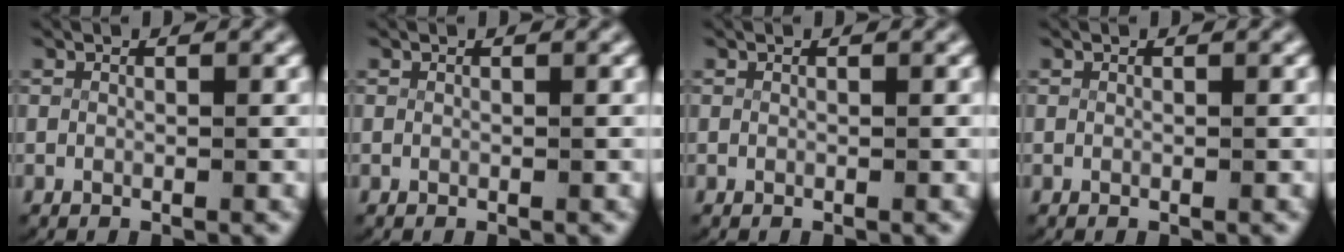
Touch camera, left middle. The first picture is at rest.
{"total": 0.0}
{"total": 0.0}
{"total": 0.0}